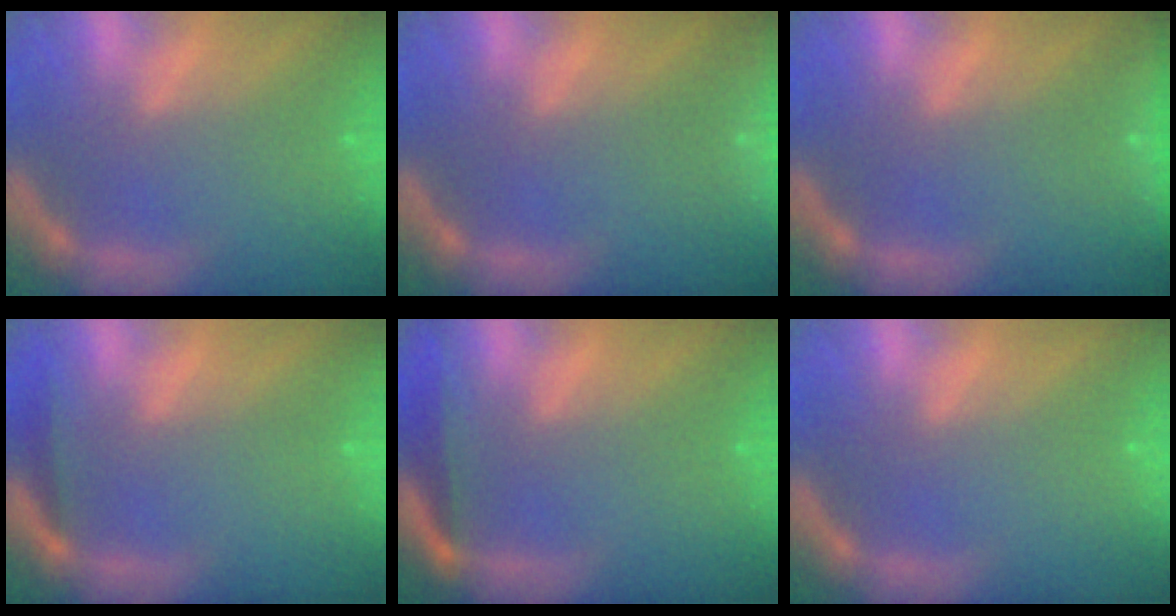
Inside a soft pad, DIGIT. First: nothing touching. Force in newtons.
{"total": 6.5}
{"total": 3.0}
{"total": 1.4}
{"total": 3.0}
{"total": 0.0}